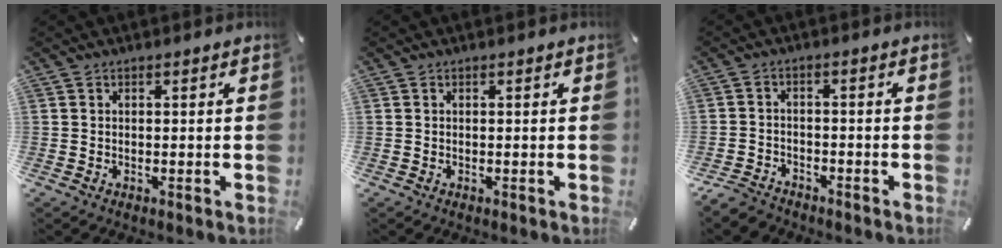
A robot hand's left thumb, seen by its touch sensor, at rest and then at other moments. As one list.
[{"total": 0.0}, {"total": 4.2, "force": [-3.7, 1.8, 0.7], "torque": [-0.024, 0.018, -0.076]}]